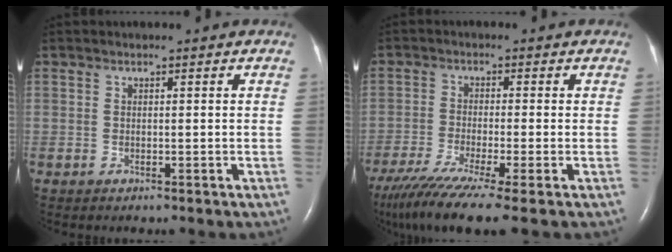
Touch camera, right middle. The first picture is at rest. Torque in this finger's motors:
{"motor_torque": [1.04, -0.99, 0.40, 0.13]}